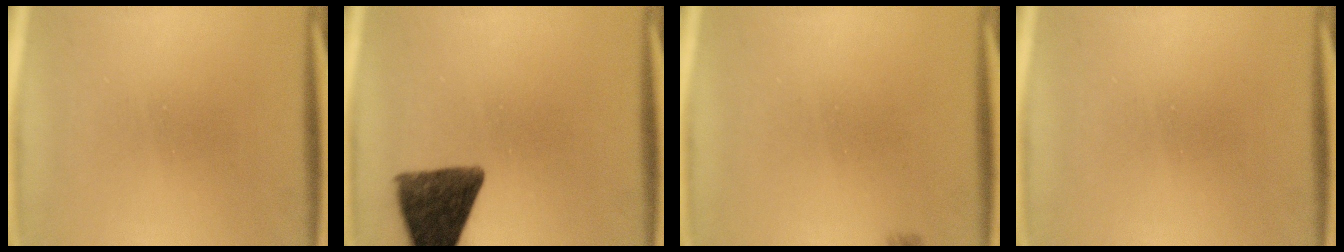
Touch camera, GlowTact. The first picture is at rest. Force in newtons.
{"total": 11.2}
{"total": 1.1}
{"total": 0.0}